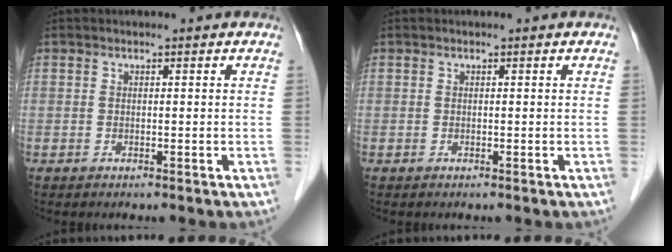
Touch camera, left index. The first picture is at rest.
{"total": 0.0}